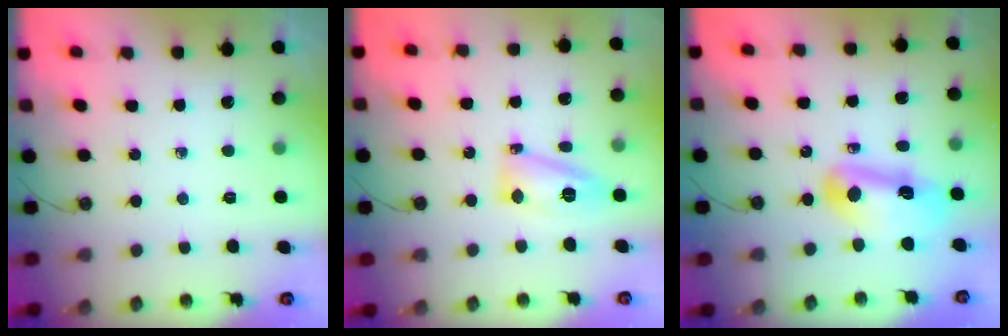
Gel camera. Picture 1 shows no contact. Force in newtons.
{"total": 12.8, "press": 12.7, "slide": 1.1}
{"total": 14.1, "press": 14.0, "slide": 1.6}